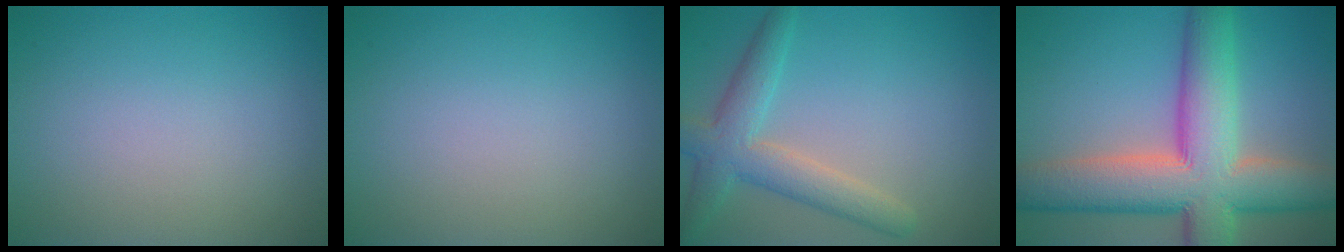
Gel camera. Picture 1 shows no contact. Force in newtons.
{"total": 0.0}
{"total": 4.5, "press": 4.5, "slide": 0.2}
{"total": 12.4, "press": 12.3, "slide": 0.7}